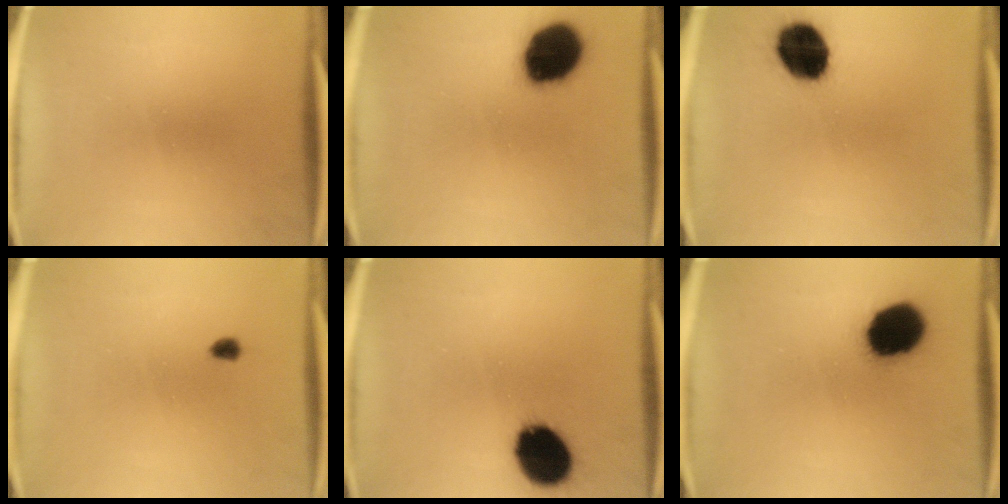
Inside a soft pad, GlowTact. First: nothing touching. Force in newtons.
{"total": 15.0}
{"total": 13.7}
{"total": 1.7}
{"total": 15.5}
{"total": 15.0}